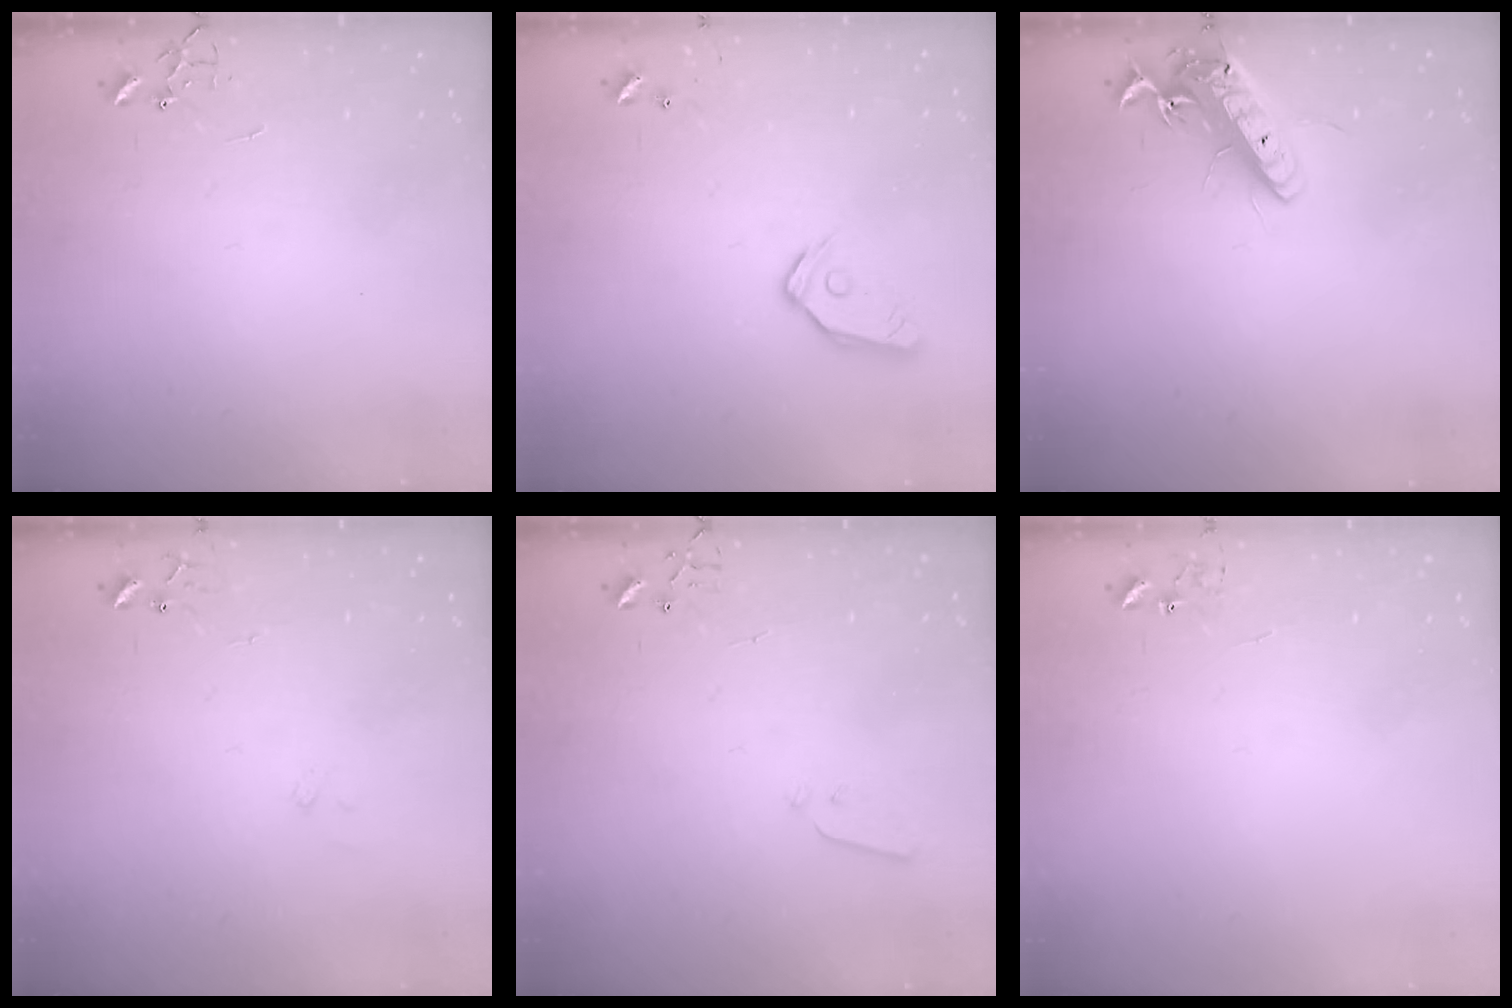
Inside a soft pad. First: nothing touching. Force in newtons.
{"total": 9.8, "press": 9.8, "slide": 0.9}
{"total": 14.0, "press": 13.8, "slide": 2.7}
{"total": 7.6, "press": 7.6, "slide": 0.5}
{"total": 3.0, "press": 2.9, "slide": 0.7}
{"total": 5.9, "press": 5.9, "slide": 0.5}